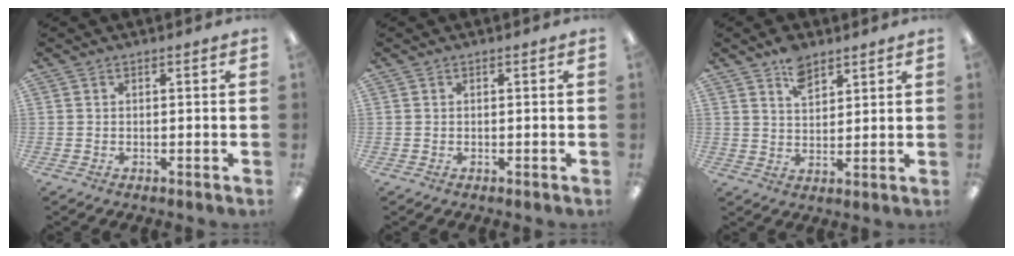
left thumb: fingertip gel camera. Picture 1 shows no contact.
{"total": 0.0}
{"total": 6.6, "force": [4.7, 3.4, 3.1], "torque": [-0.050, -0.017, 0.084]}